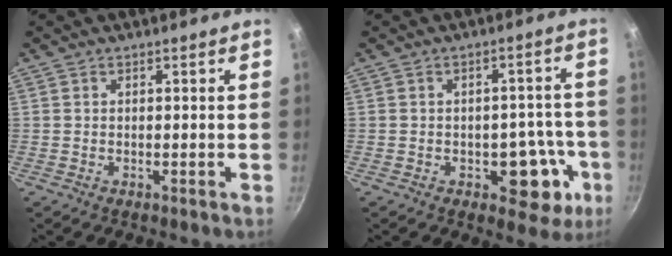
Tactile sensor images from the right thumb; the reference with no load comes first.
{"total": 10.3, "force": [-3.5, 6.3, 7.4], "torque": [-0.033, 0.026, -0.040]}